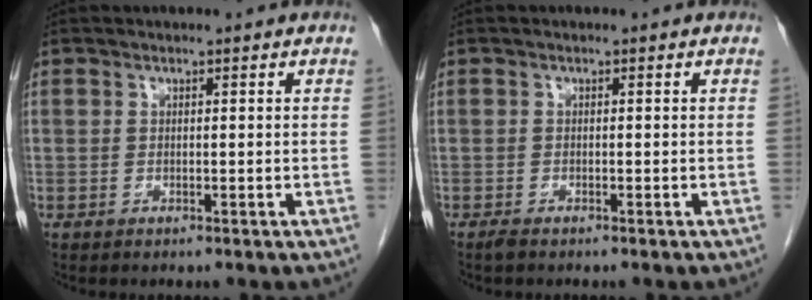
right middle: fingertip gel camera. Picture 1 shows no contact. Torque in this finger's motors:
{"motor_torque": [0.00, 0.08, 0.00, 0.00]}